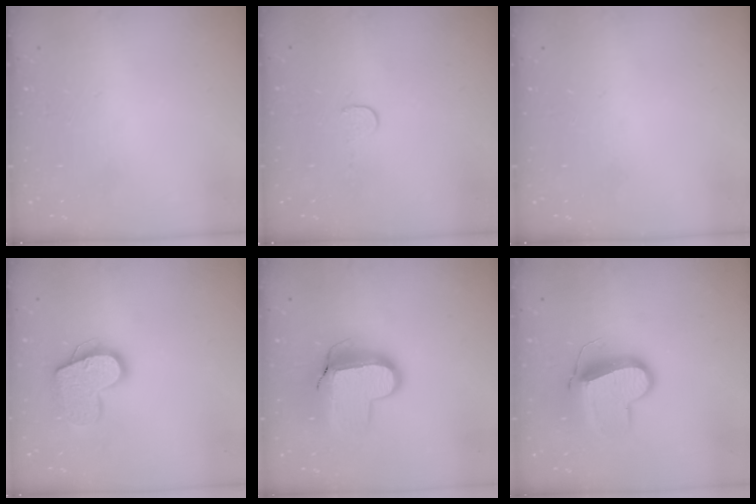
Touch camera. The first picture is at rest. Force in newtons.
{"total": 3.7, "press": 3.7, "slide": 0.3}
{"total": 0.0}
{"total": 15.3, "press": 15.3, "slide": 1.1}
{"total": 12.4, "press": 12.4, "slide": 1.0}
{"total": 13.4, "press": 13.3, "slide": 1.3}